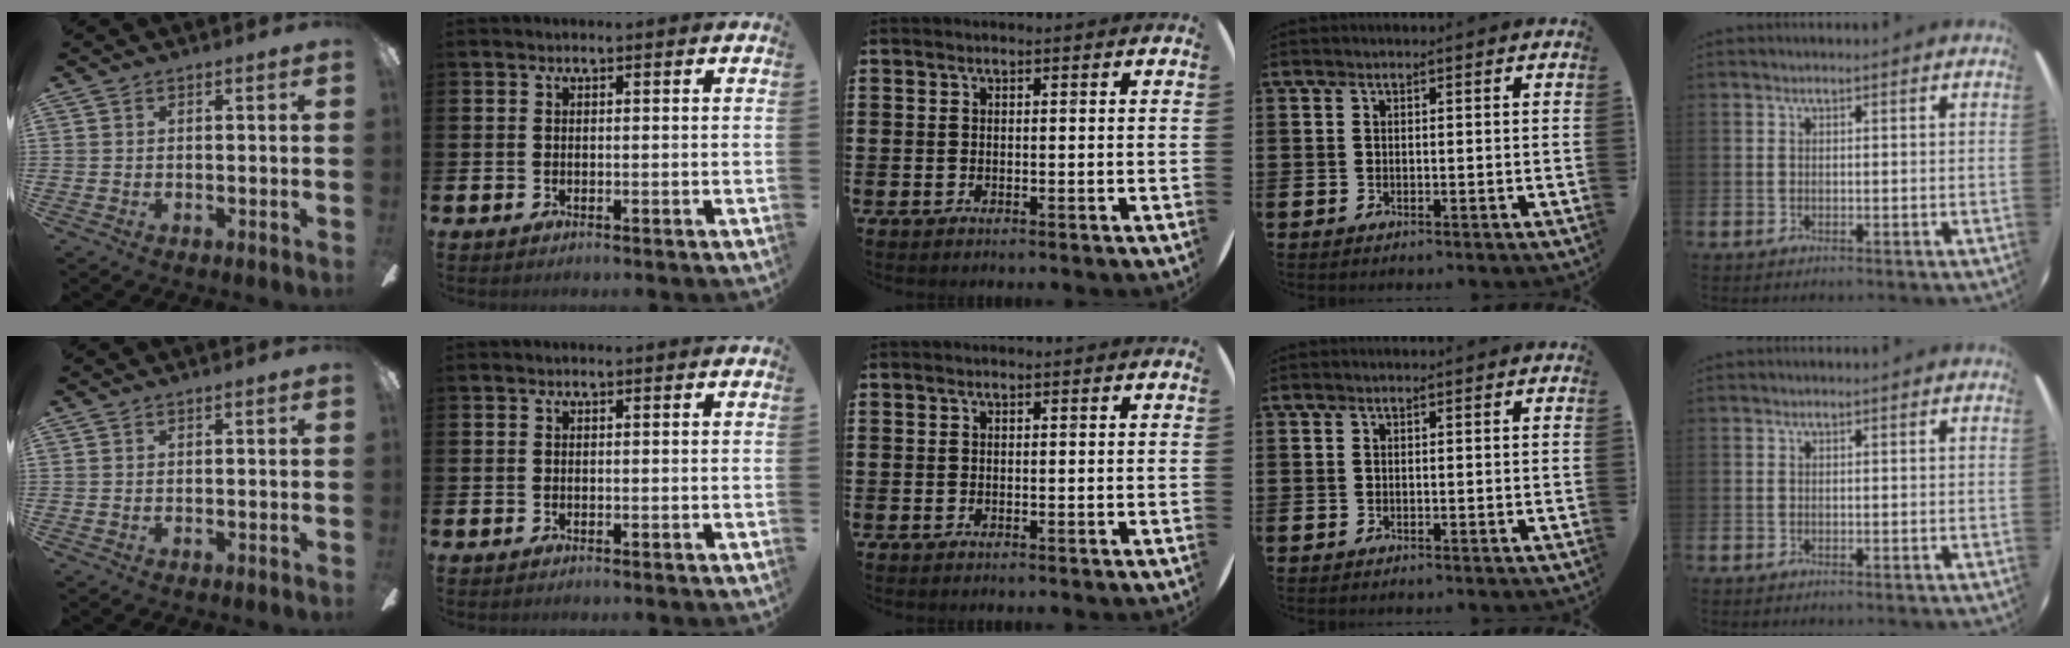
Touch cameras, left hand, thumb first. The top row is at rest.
{}